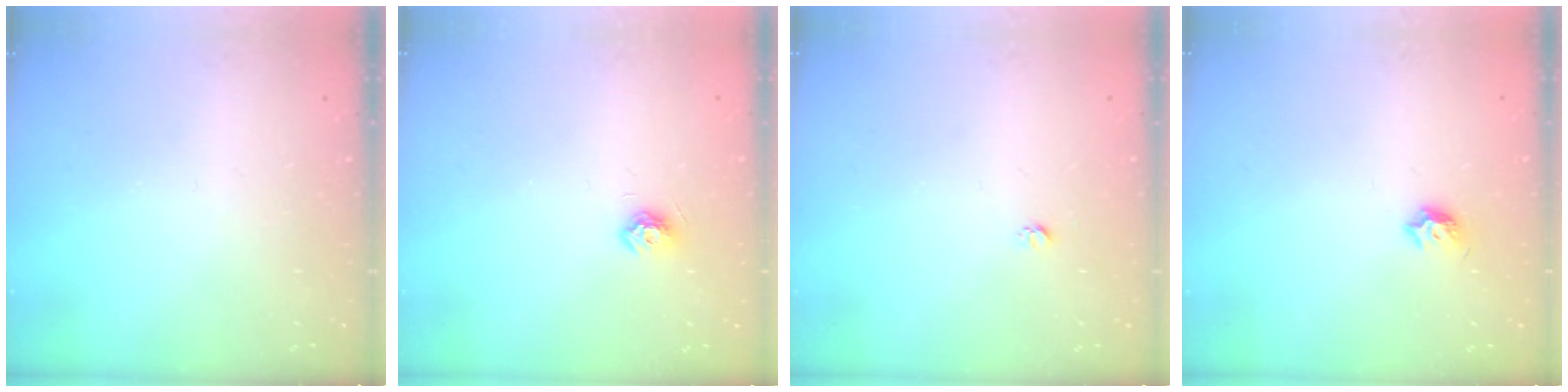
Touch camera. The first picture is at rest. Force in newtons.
{"total": 7.6, "press": 7.5, "slide": 1.1}
{"total": 3.1, "press": 3.1, "slide": 0.3}
{"total": 4.9, "press": 4.8, "slide": 0.8}